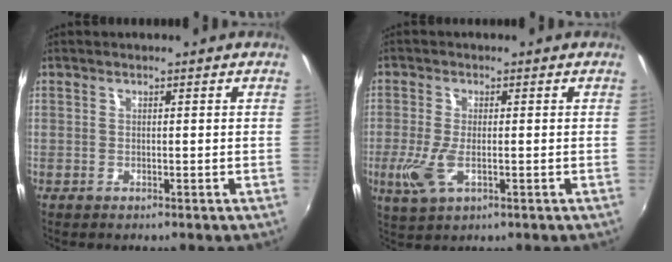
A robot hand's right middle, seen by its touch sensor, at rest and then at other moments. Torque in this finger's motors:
{"motor_torque": [0.83, -0.77, 0.49, 0.10]}